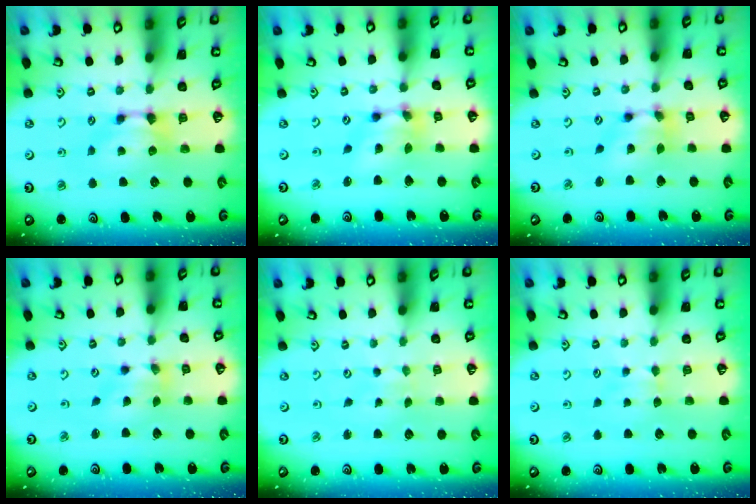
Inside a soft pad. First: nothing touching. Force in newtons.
{"total": 5.5, "press": 5.1, "slide": 2.1}
{"total": 5.3, "press": 4.9, "slide": 1.8}
{"total": 1.6, "press": 0.2, "slide": 1.5}
{"total": 5.1, "press": 5.1, "slide": 0.2}
{"total": 2.5, "press": 2.4, "slide": 0.4}